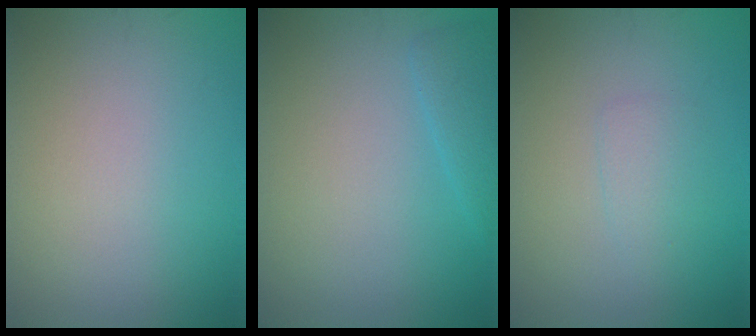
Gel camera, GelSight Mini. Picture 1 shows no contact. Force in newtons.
{"total": 1.7, "press": 1.7, "slide": 0.2}
{"total": 1.4, "press": 1.4, "slide": 0.1}